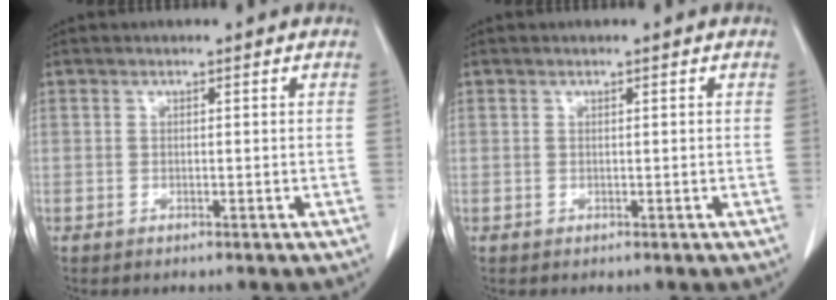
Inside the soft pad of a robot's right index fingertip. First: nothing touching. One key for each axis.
{"total": 0.0}